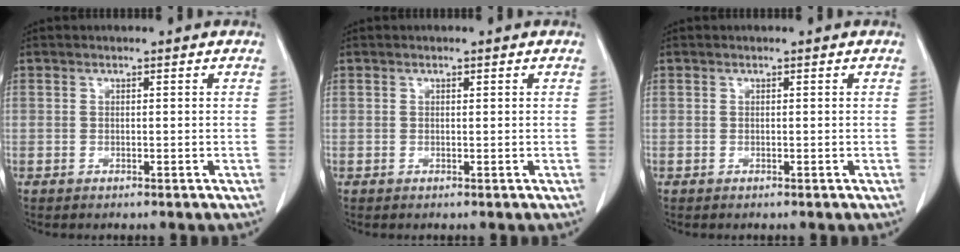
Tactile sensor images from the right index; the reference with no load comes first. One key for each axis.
{"total": 0.0}
{"total": 0.0}